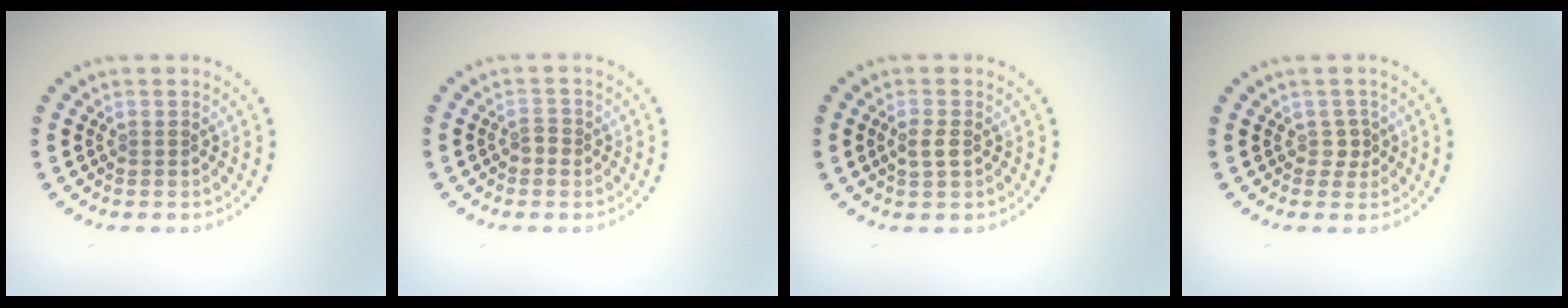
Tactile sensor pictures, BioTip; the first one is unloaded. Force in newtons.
{"total": 1.1, "press": 1.0, "slide": 0.4}
{"total": 1.6, "press": 1.5, "slide": 0.4}
{"total": 1.1, "press": 0.8, "slide": 0.8}